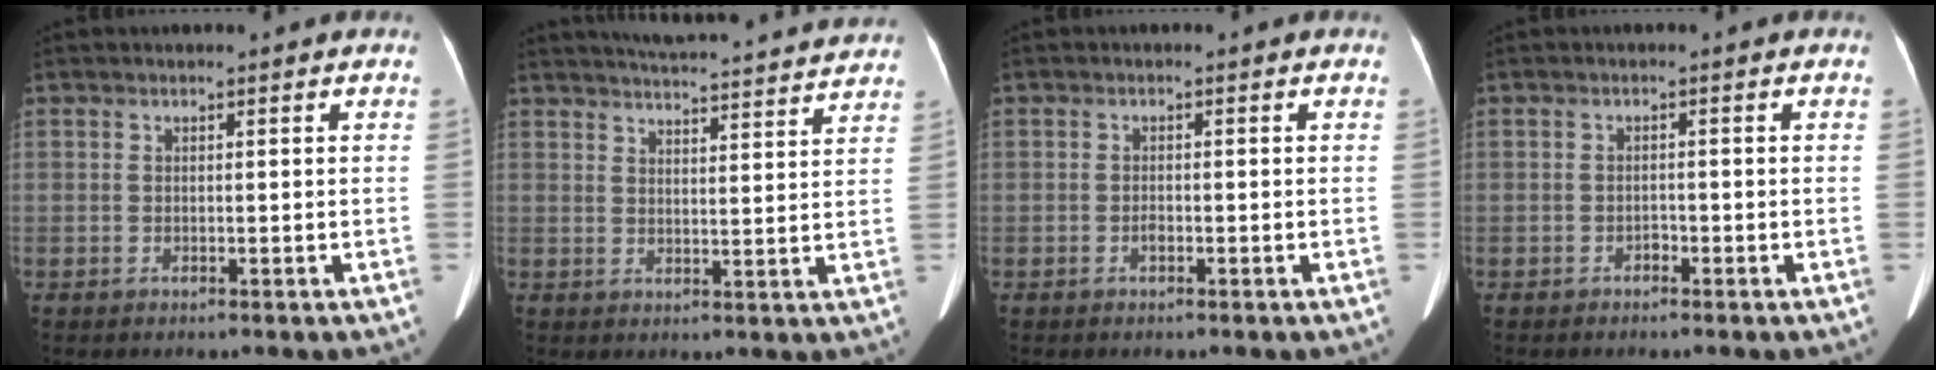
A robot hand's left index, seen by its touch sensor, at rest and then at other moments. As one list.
[{"total": 20.5, "force": [19.3, 1.6, 6.7], "torque": [-0.094, 0.000, 0.240]}, {"total": 0.8, "force": [-0.5, 0.3, 0.6], "torque": [-0.011, 0.002, -0.009]}, {"total": 0.9, "force": [-0.7, 0.5, 0.3], "torque": [-0.004, 0.004, -0.015]}]